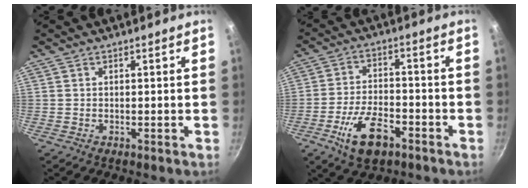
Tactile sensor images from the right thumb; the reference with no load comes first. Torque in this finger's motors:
{"motor_torque": [1.69, 1.18, 1.55, -1.01, 0.50]}